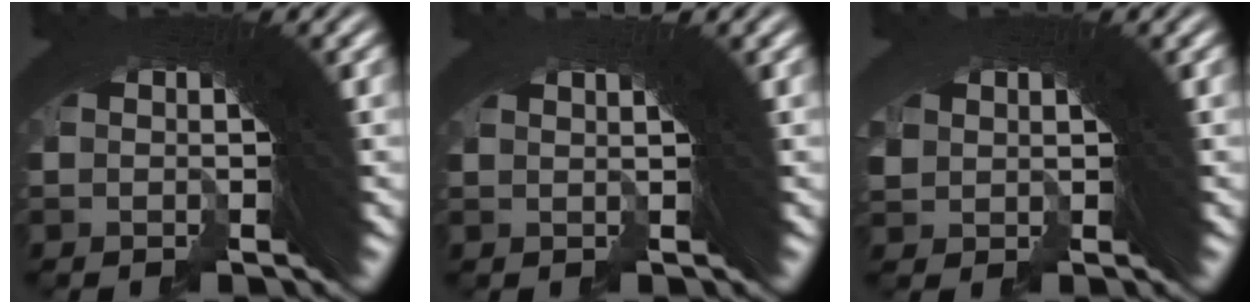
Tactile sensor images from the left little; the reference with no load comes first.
{"total": 2.3, "force": [1.5, -1.6, 0.4], "torque": [0.010, 0.012, 0.029]}
{"total": 0.6, "force": [0.1, 0.5, 0.3], "torque": [0.006, -0.001, 0.013]}